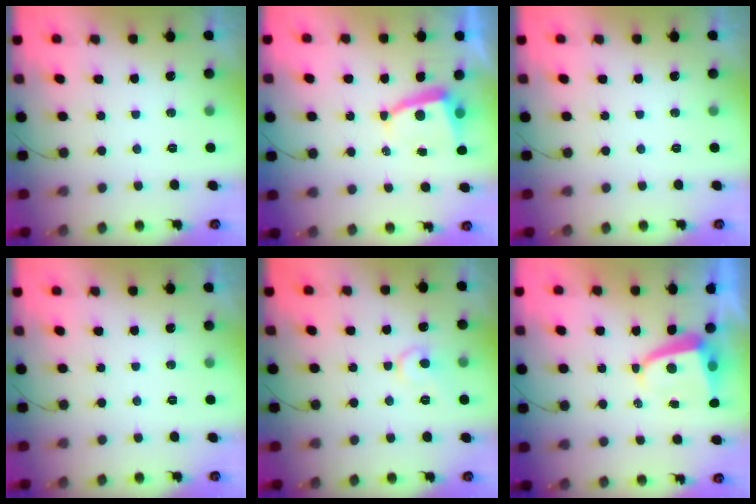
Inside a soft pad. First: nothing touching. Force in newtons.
{"total": 5.2, "press": 5.1, "slide": 0.6}
{"total": 0.0}
{"total": 0.0}
{"total": 8.6, "press": 8.5, "slide": 0.7}
{"total": 4.9, "press": 4.8, "slide": 0.5}